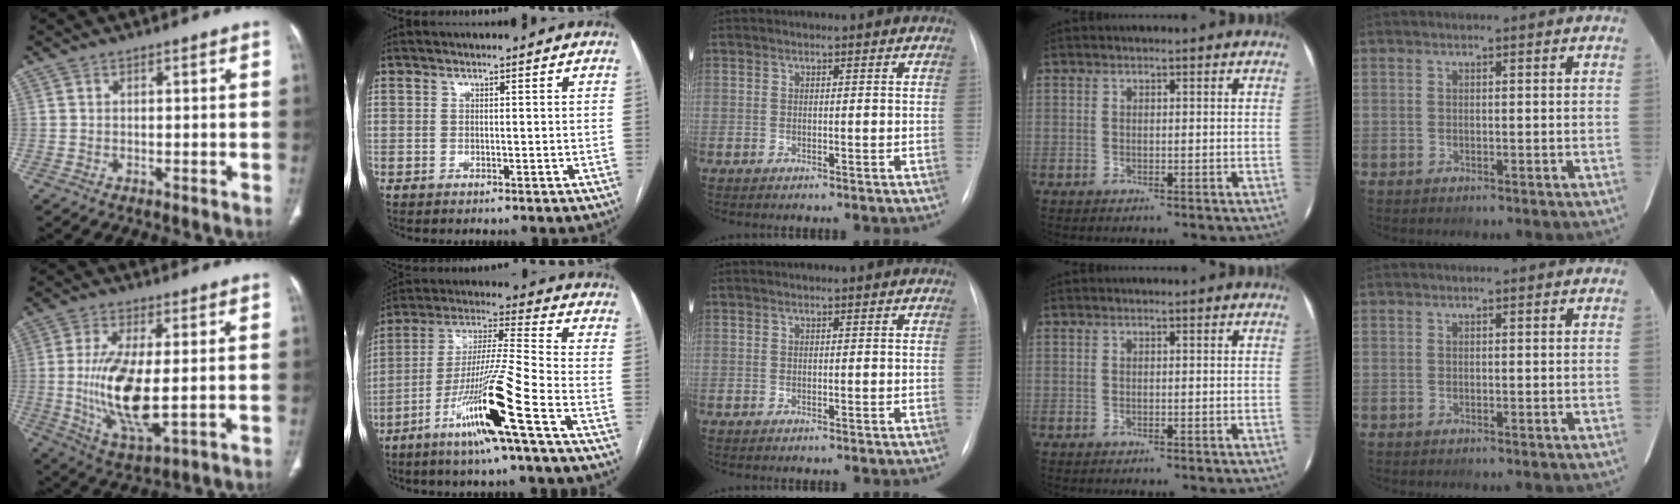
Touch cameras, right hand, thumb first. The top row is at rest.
{"thumb": {"total": 14.4, "force": [-0.7, 5.3, 13.3], "torque": [-0.269, -0.022, -0.004]}, "index": {"total": 15.6, "force": [-7.7, -1.2, 13.6], "torque": [-0.269, -0.020, -0.145]}}